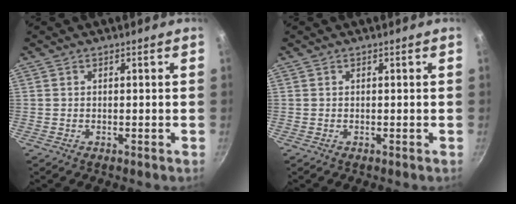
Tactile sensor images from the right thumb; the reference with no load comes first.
{"total": 0.0}